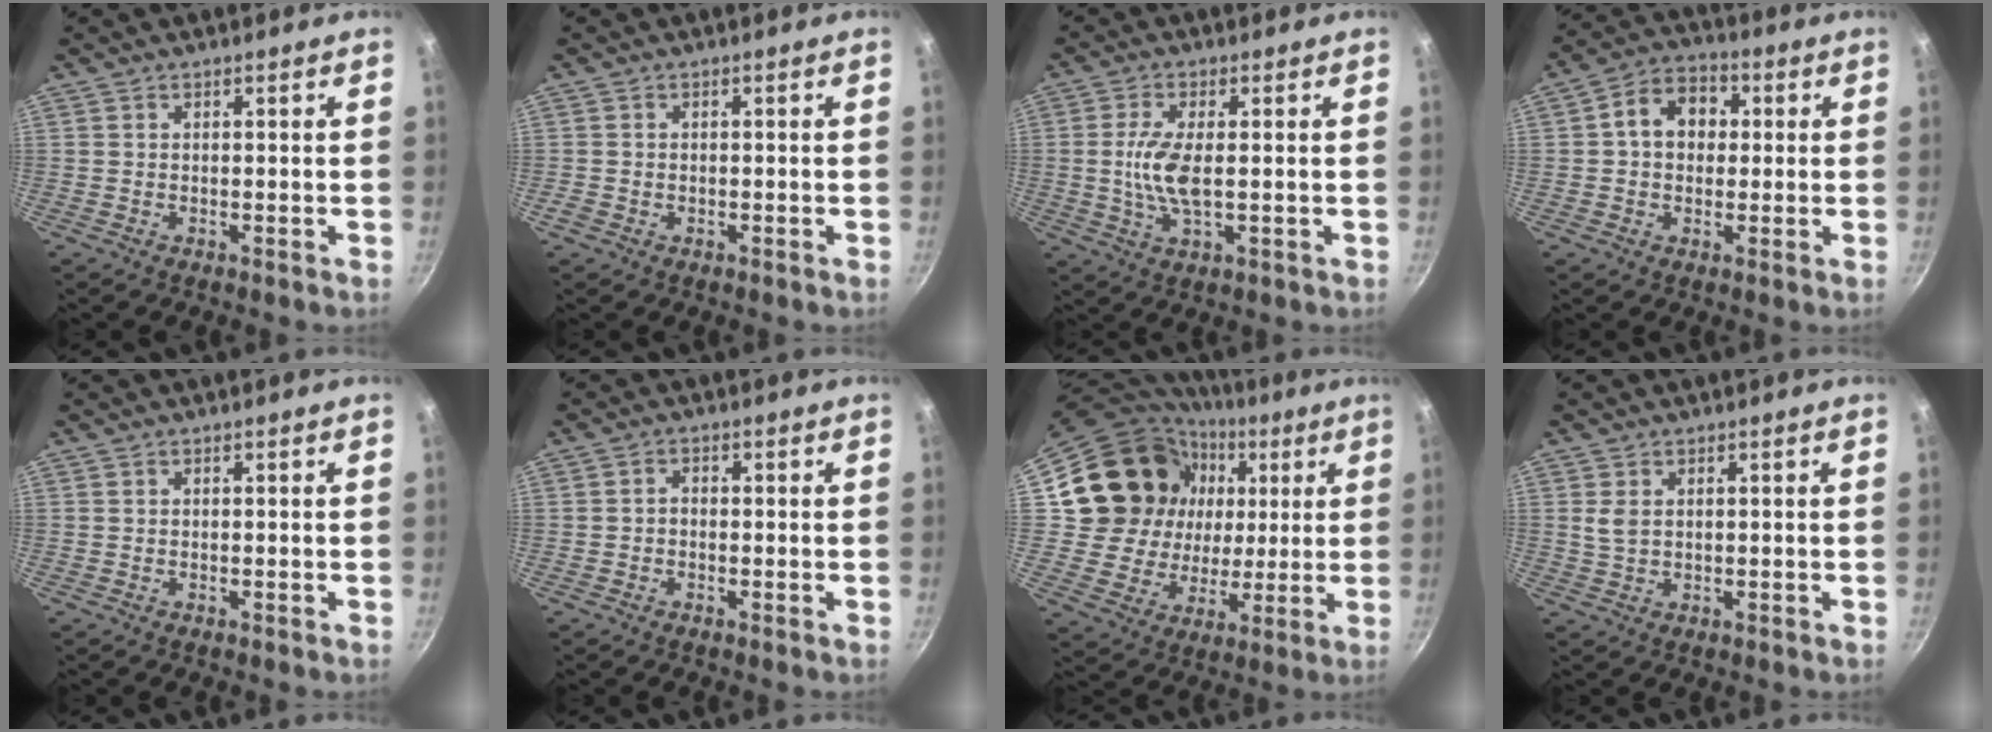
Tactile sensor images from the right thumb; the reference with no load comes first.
{"total": 1.2, "force": [-0.5, 0.9, 0.6], "torque": [-0.012, 0.001, -0.009]}
{"total": 7.3, "force": [0.1, 2.7, 6.7], "torque": [-0.145, -0.002, -0.001]}
{"total": 9.0, "force": [1.2, 7.0, 5.5], "torque": [-0.056, 0.021, 0.003]}
{"total": 0.0}
{"total": 1.4, "force": [-0.5, 1.1, 0.8], "torque": [-0.011, 0.008, -0.011]}
{"total": 21.9, "force": [6.1, 18.8, 9.4], "torque": [-0.163, 0.010, 0.114]}
{"total": 2.5, "force": [0.7, 1.6, 1.8], "torque": [-0.034, -0.003, 0.016]}